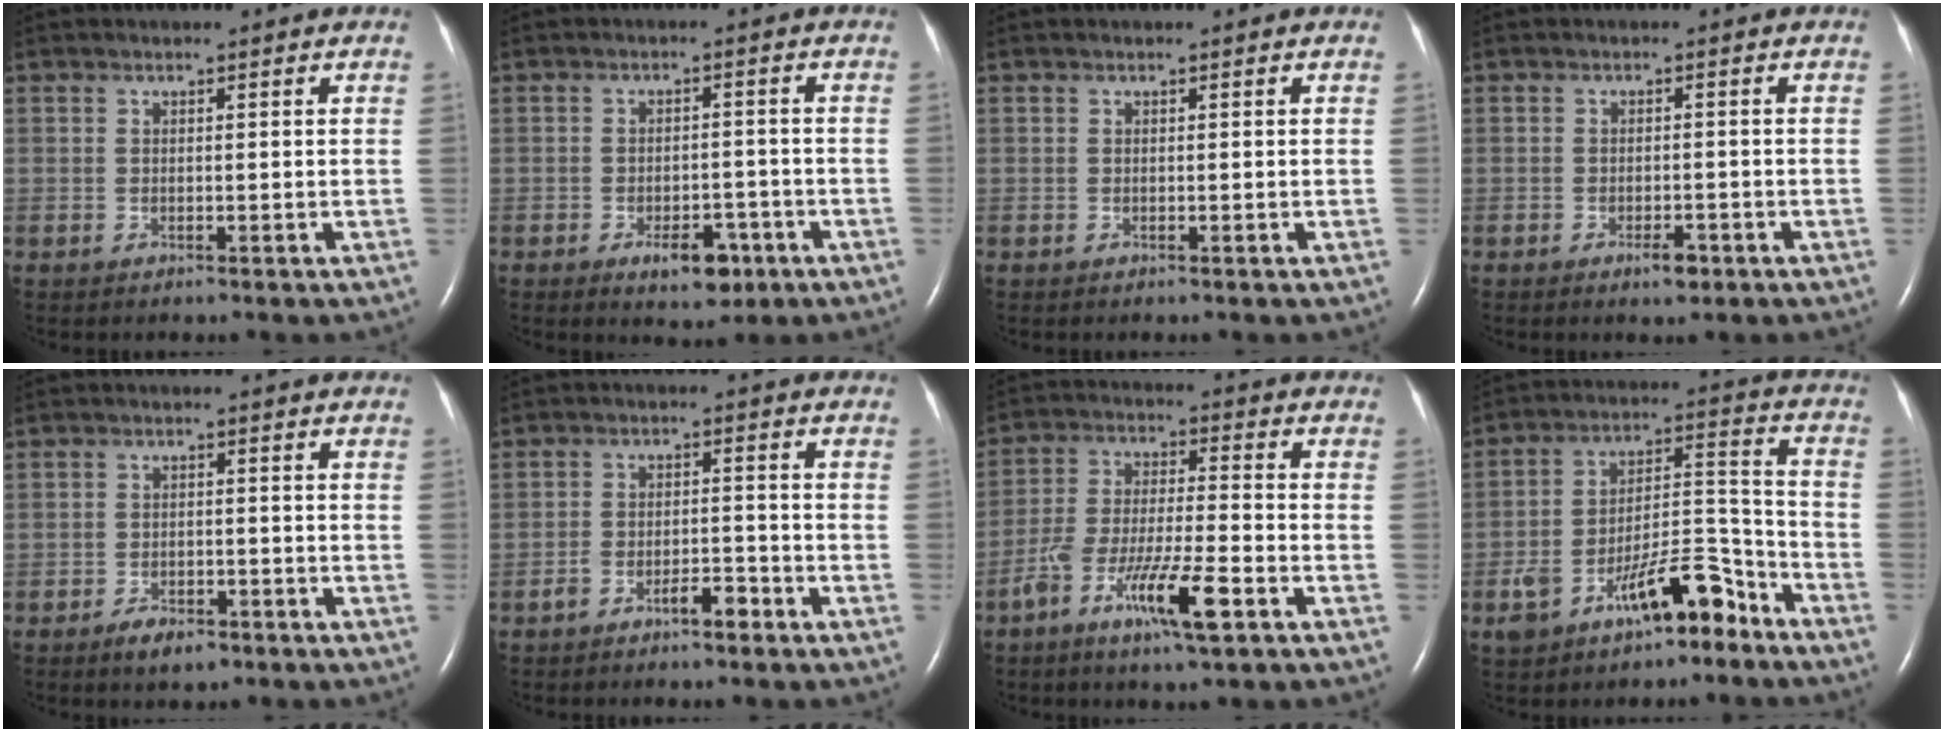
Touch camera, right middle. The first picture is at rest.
{"total": 5.5, "force": [-3.0, 2.7, 3.8], "torque": [-0.052, 0.002, -0.038]}
{"total": 0.0}
{"total": 2.2, "force": [-1.4, 0.8, 1.6], "torque": [-0.025, 0.000, -0.019]}
{"total": 3.5, "force": [-2.5, 1.6, 1.9], "torque": [-0.039, -0.001, -0.037]}
{"total": 3.8, "force": [-2.7, 1.2, 2.4], "torque": [-0.042, 0.011, -0.045]}
{"total": 10.8, "force": [-5.7, 1.4, 9.1], "torque": [-0.177, -0.006, -0.104]}
{"total": 12.7, "force": [-7.8, 4.3, 9.1], "torque": [-0.164, 0.027, -0.124]}